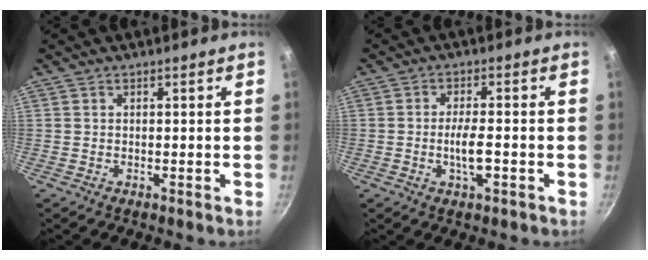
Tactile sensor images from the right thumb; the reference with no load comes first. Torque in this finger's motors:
{"motor_torque": [2.38, 2.63, 1.99, -0.78, 0.79]}